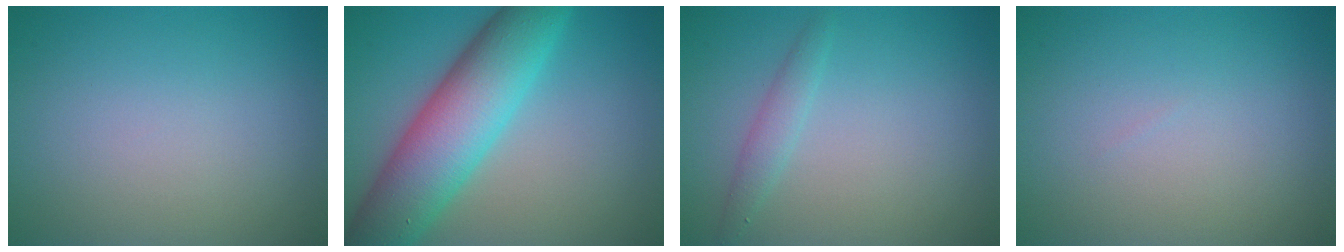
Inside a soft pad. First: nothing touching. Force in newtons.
{"total": 9.7, "press": 9.7, "slide": 0.2}
{"total": 1.5, "press": 1.5, "slide": 0.1}
{"total": 0.0}